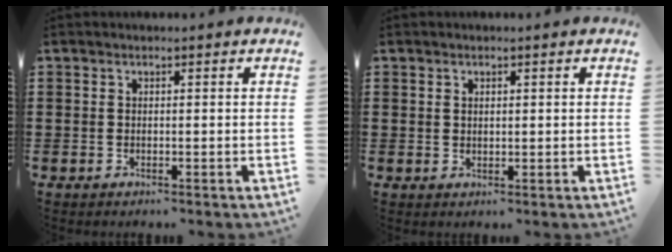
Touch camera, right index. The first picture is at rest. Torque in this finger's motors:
{"motor_torque": [-0.84, 1.30, -0.06, -0.01]}